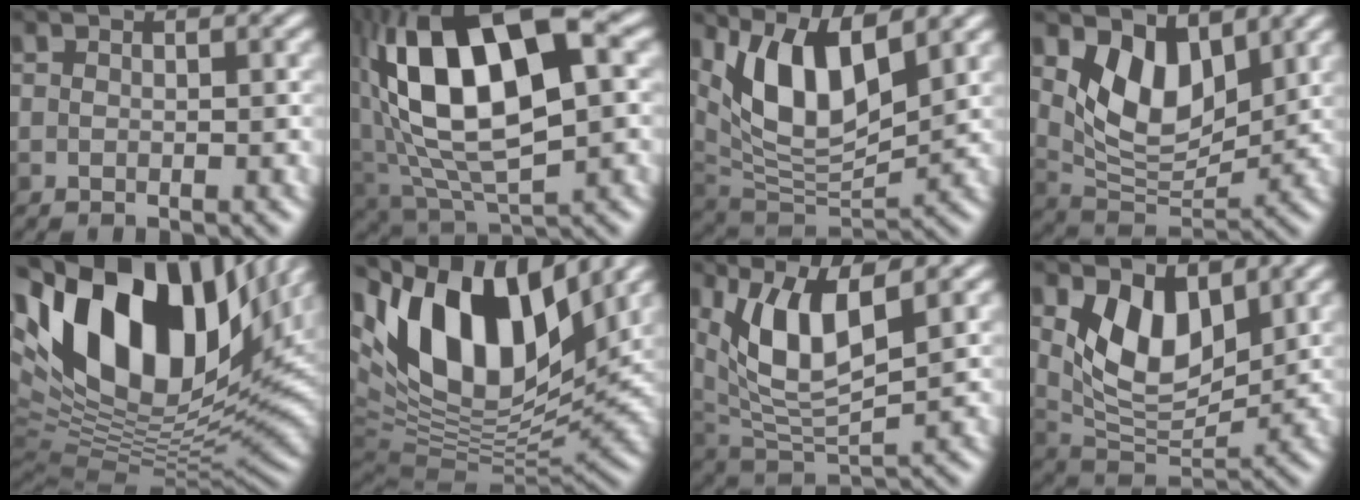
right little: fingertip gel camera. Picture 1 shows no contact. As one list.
[{"total": 13.6, "force": [1.3, 6.7, 11.8], "torque": [-0.217, 0.021, 0.016]}, {"total": 8.8, "force": [4.0, 3.3, 7.1], "torque": [-0.135, 0.001, 0.076]}, {"total": 5.8, "force": [2.6, 3.2, 4.1], "torque": [-0.078, -0.014, 0.044]}, {"total": 17.2, "force": [4.7, 8.4, 14.2], "torque": [-0.271, 0.024, 0.078]}, {"total": 14.0, "force": [5.7, 6.6, 11.0], "torque": [-0.207, 0.031, 0.097]}, {"total": 7.2, "force": [2.4, 2.5, 6.3], "torque": [-0.127, -0.004, 0.043]}, {"total": 5.6, "force": [2.0, 3.1, 4.2], "torque": [-0.083, -0.018, 0.034]}]